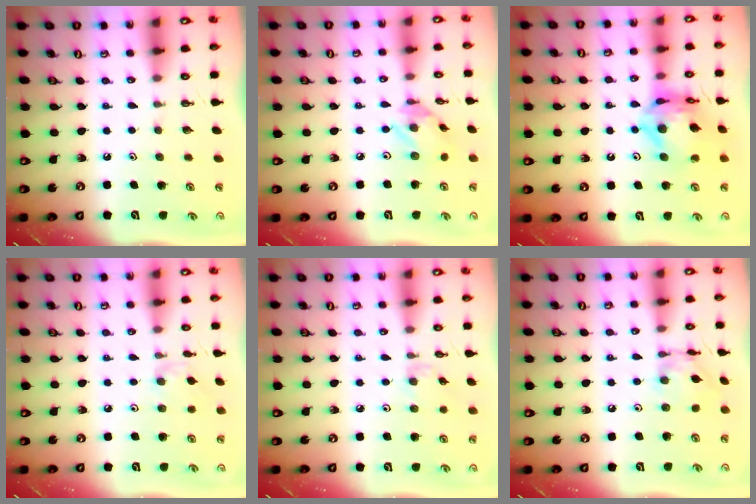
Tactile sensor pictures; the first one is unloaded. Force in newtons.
{"total": 6.7, "press": 6.6, "slide": 0.5}
{"total": 14.0, "press": 13.9, "slide": 1.6}
{"total": 1.4, "press": 1.4, "slide": 0.4}
{"total": 1.1, "press": 1.0, "slide": 0.4}
{"total": 8.7, "press": 8.7, "slide": 0.7}